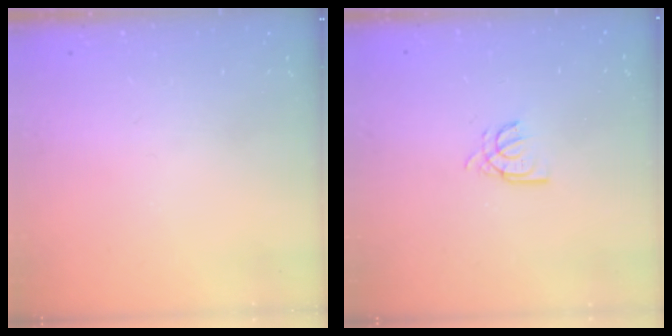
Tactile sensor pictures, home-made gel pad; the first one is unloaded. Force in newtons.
{"total": 5.0, "press": 5.0, "slide": 0.4}